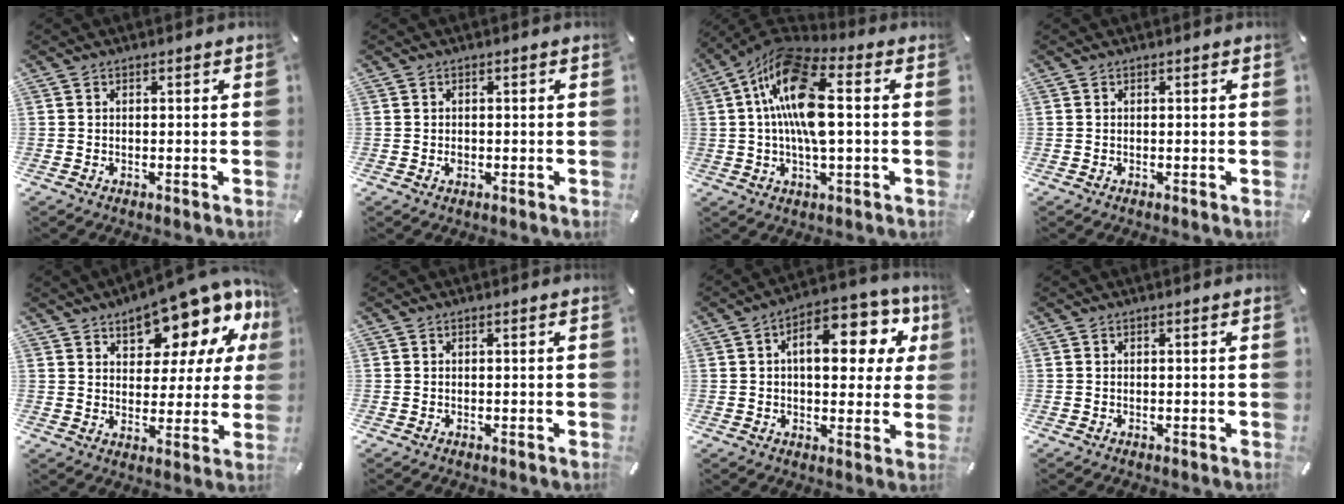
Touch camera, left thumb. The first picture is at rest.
{"total": 1.5, "force": [-0.2, 1.3, 0.7], "torque": [-0.015, 0.005, -0.006]}
{"total": 16.4, "force": [1.5, 7.1, 14.8], "torque": [-0.292, 0.005, 0.028]}
{"total": 0.0}
{"total": 15.0, "force": [11.9, 5.9, 6.9], "torque": [-0.097, -0.100, 0.200]}
{"total": 0.0}
{"total": 15.3, "force": [4.9, 8.1, 11.9], "torque": [-0.161, -0.024, 0.081]}
{"total": 0.0}